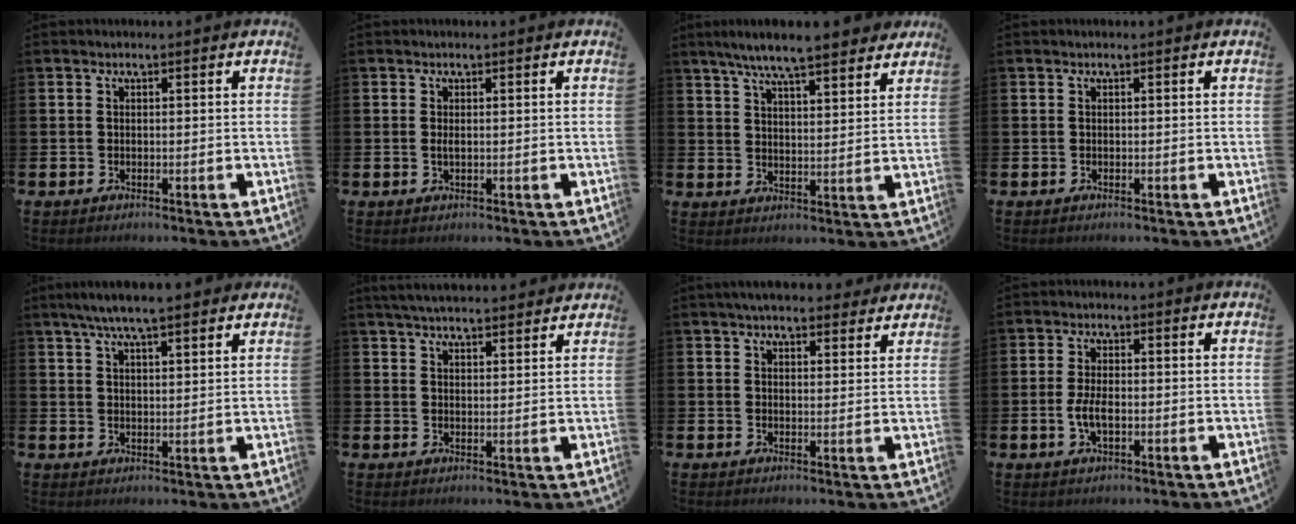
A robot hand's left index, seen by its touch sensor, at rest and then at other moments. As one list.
[{"total": 0.8, "force": [0.1, 0.3, 0.8], "torque": [-0.012, 0.001, 0.000]}, {"total": 7.5, "force": [6.9, 0.8, 2.8], "torque": [-0.065, -0.032, 0.122]}, {"total": 0.0}, {"total": 5.8, "force": [5.1, 0.7, 2.6], "torque": [-0.062, -0.010, 0.092]}, {"total": 4.2, "force": [4.1, 0.4, 0.7], "torque": [-0.016, -0.018, 0.074]}, {"total": 4.4, "force": [4.1, 1.1, 1.1], "torque": [-0.015, -0.015, 0.073]}, {"total": 3.5, "force": [-0.5, 1.5, 3.1], "torque": [-0.053, 0.003, -0.010]}]